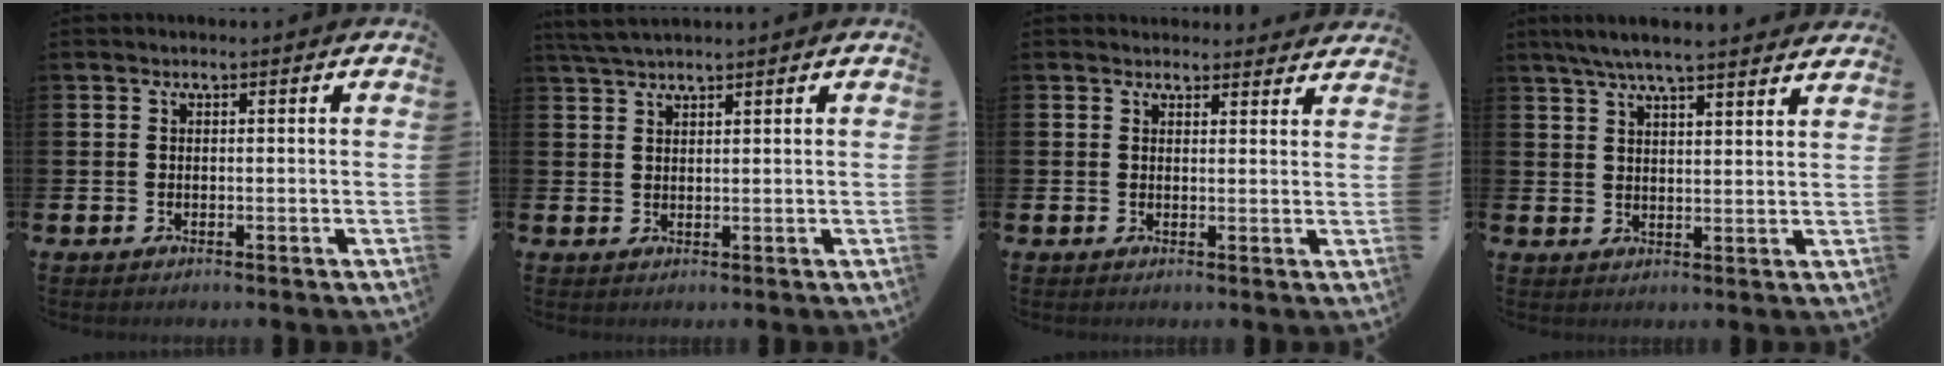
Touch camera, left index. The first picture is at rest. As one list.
[{"total": 3.1, "force": [2.8, 0.4, 1.2], "torque": [-0.034, -0.002, 0.055]}, {"total": 2.4, "force": [2.4, 0.6, -0.2], "torque": [0.009, -0.014, 0.042]}, {"total": 6.1, "force": [5.8, 0.2, 2.0], "torque": [-0.050, -0.023, 0.102]}]